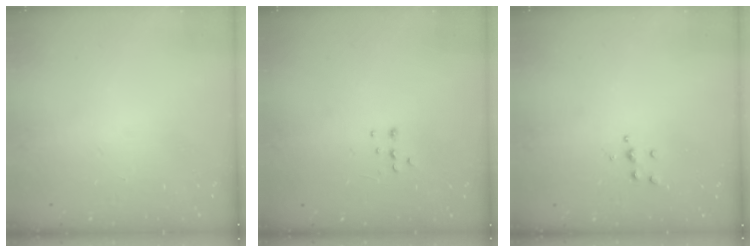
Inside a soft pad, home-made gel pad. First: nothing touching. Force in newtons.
{"total": 5.7, "press": 5.6, "slide": 1.0}
{"total": 4.3, "press": 4.3, "slide": 0.4}